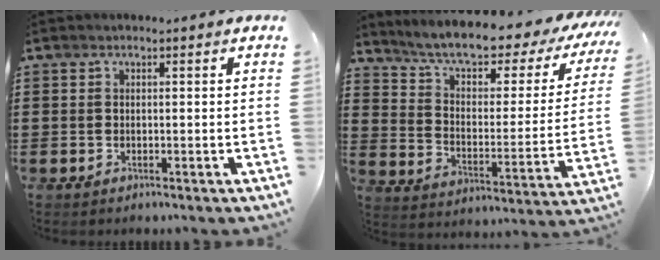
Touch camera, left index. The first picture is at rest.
{"total": 7.1, "force": [6.1, 1.0, 3.5], "torque": [-0.087, -0.045, 0.097]}